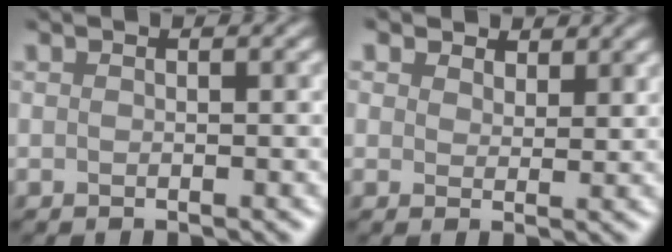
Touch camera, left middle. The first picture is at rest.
{"total": 1.5, "force": [1.0, 0.2, -1.1], "torque": [0.006, 0.003, 0.025]}